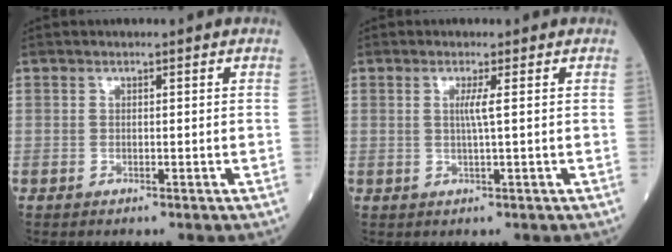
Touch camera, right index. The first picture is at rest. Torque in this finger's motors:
{"motor_torque": [0.03, -0.01, 0.02, 0.05]}